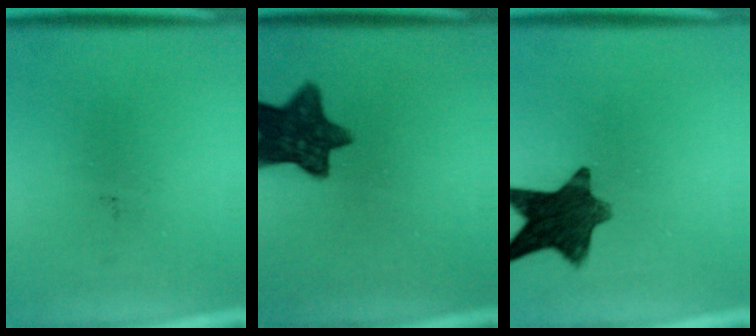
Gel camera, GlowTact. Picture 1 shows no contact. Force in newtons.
{"total": 11.0}
{"total": 10.7}